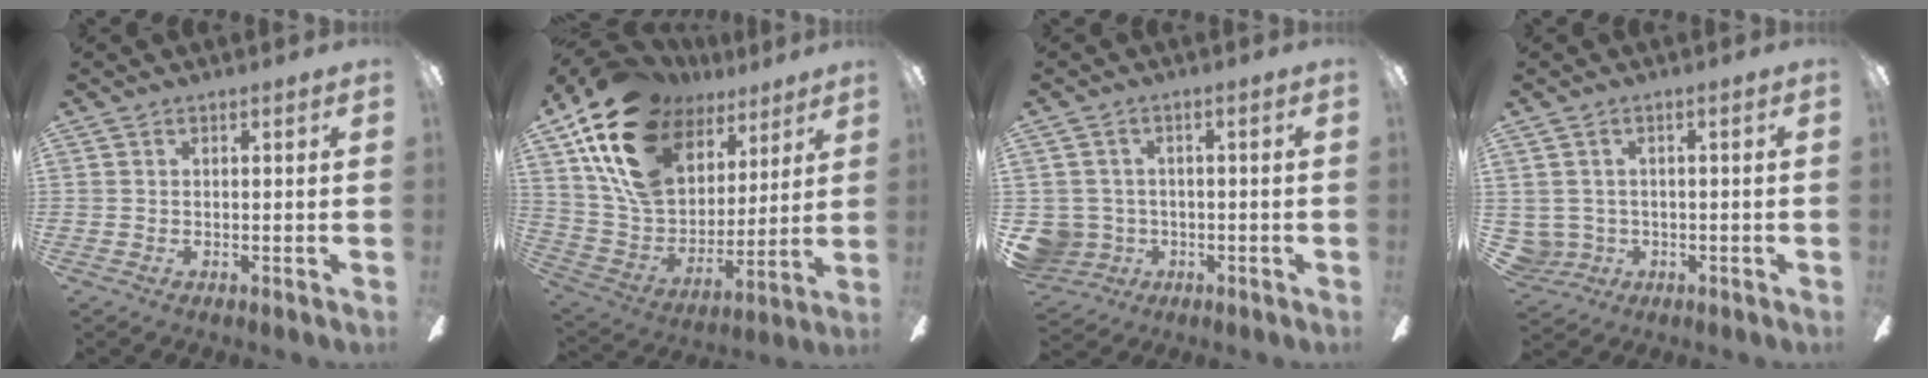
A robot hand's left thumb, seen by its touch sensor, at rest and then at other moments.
{"total": 21.4, "force": [11.9, 13.7, 11.4], "torque": [-0.224, -0.059, 0.218]}
{"total": 5.7, "force": [-0.9, 5.6, 0.9], "torque": [-0.056, 0.003, -0.015]}
{"total": 3.6, "force": [-0.3, 3.6, 0.5], "torque": [-0.032, 0.001, -0.007]}